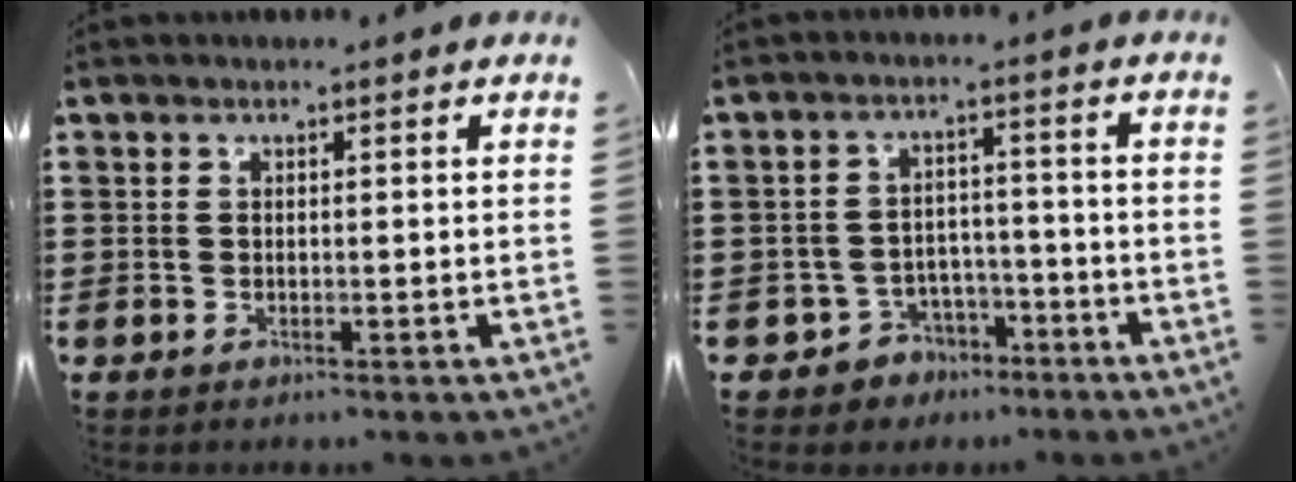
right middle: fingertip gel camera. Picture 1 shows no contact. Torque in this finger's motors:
{"motor_torque": [0.99, -0.24, 0.04, -0.02]}